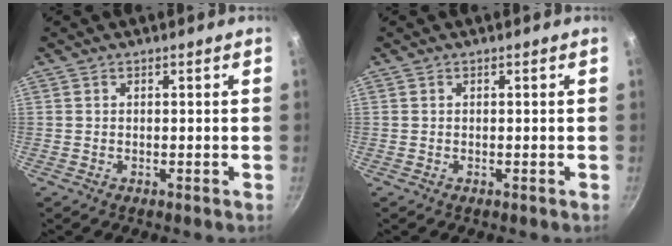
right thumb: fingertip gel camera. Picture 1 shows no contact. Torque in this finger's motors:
{"motor_torque": [0.00, 0.00, -0.15, 0.02, 0.00]}